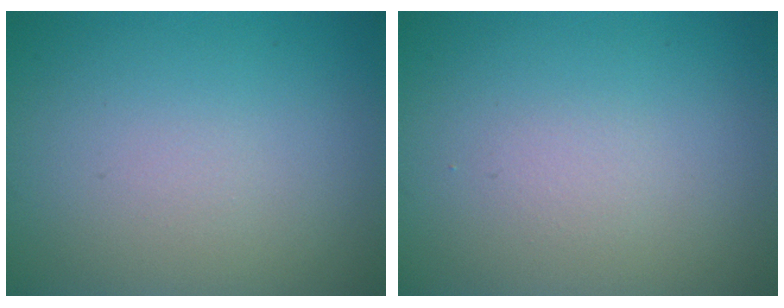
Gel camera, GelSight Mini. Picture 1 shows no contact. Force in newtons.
{"total": 0.7, "press": 0.7, "slide": 0.0}